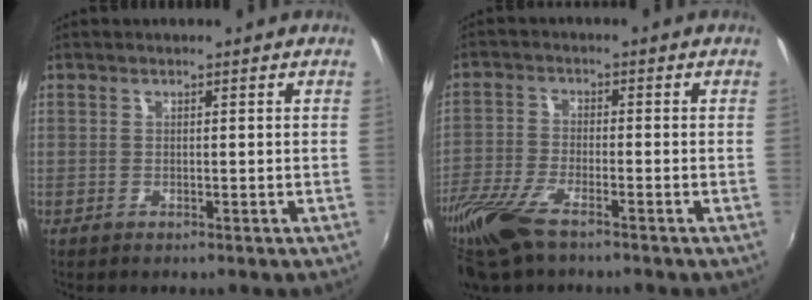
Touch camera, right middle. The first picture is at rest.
{"total": 11.1, "force": [-7.9, 3.2, 7.2], "torque": [-0.173, -0.030, -0.161]}